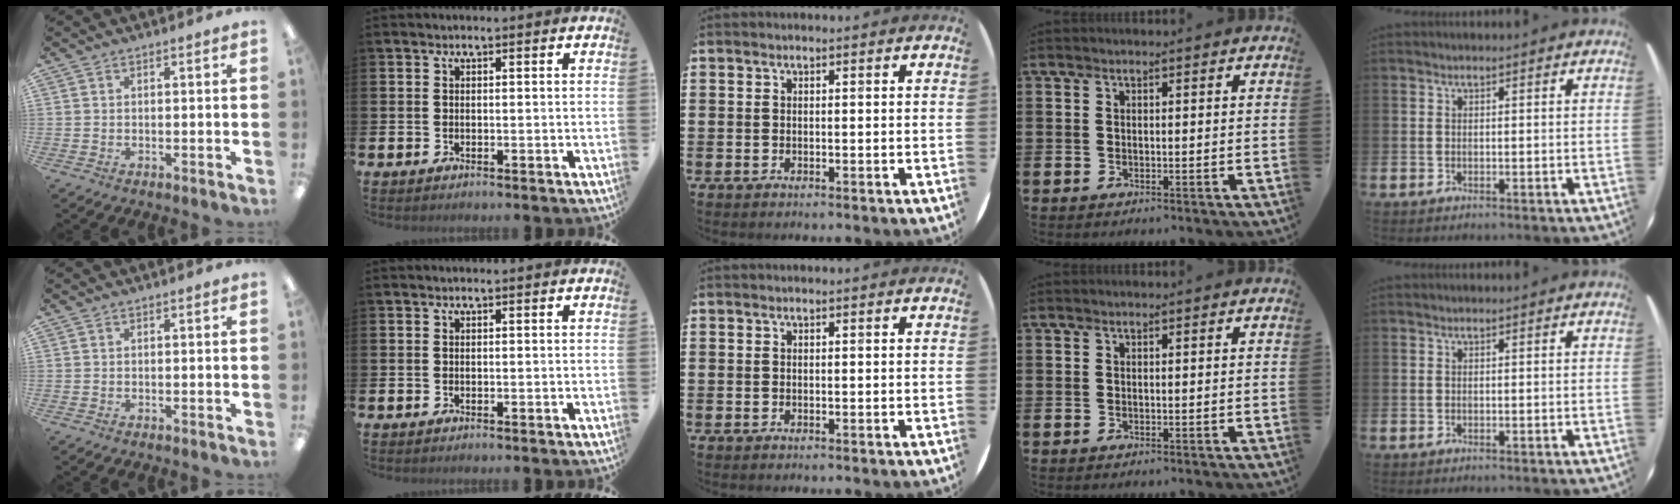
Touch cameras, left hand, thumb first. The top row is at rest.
{}